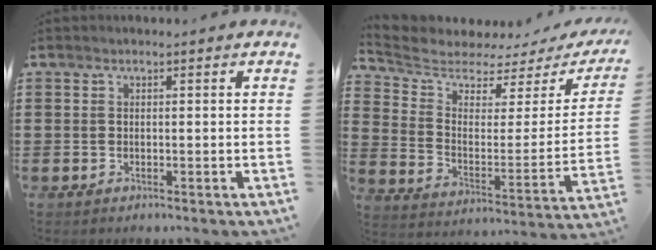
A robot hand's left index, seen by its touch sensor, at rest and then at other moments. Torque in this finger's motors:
{"motor_torque": [2.14, 0.00, 0.82, 0.05]}